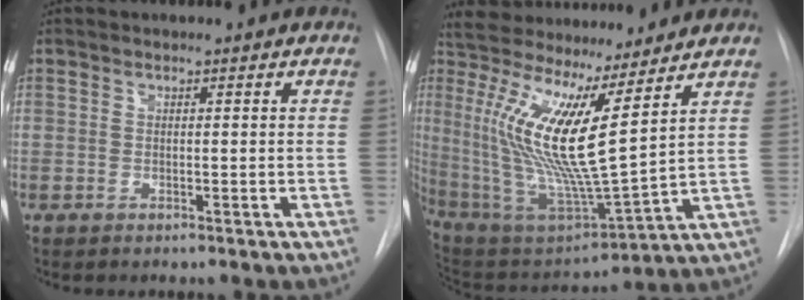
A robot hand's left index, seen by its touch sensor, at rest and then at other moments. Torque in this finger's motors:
{"motor_torque": [2.14, 0.00, 0.79, 0.20]}